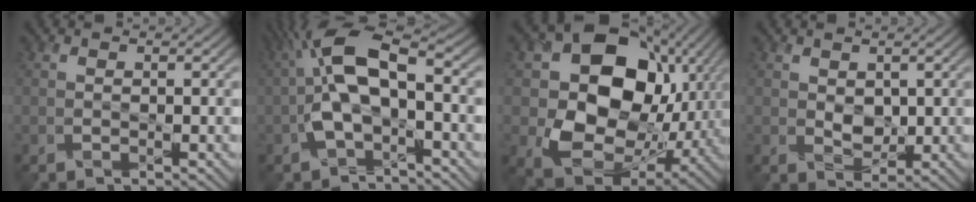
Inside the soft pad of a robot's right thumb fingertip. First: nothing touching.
{"total": 10.0, "force": [-1.1, 4.5, 8.9], "torque": [-0.178, 0.026, -0.032]}
{"total": 16.9, "force": [2.1, 13.3, 10.3], "torque": [-0.182, -0.028, 0.049]}
{"total": 2.6, "force": [0.8, 1.8, 1.6], "torque": [-0.037, -0.006, 0.019]}